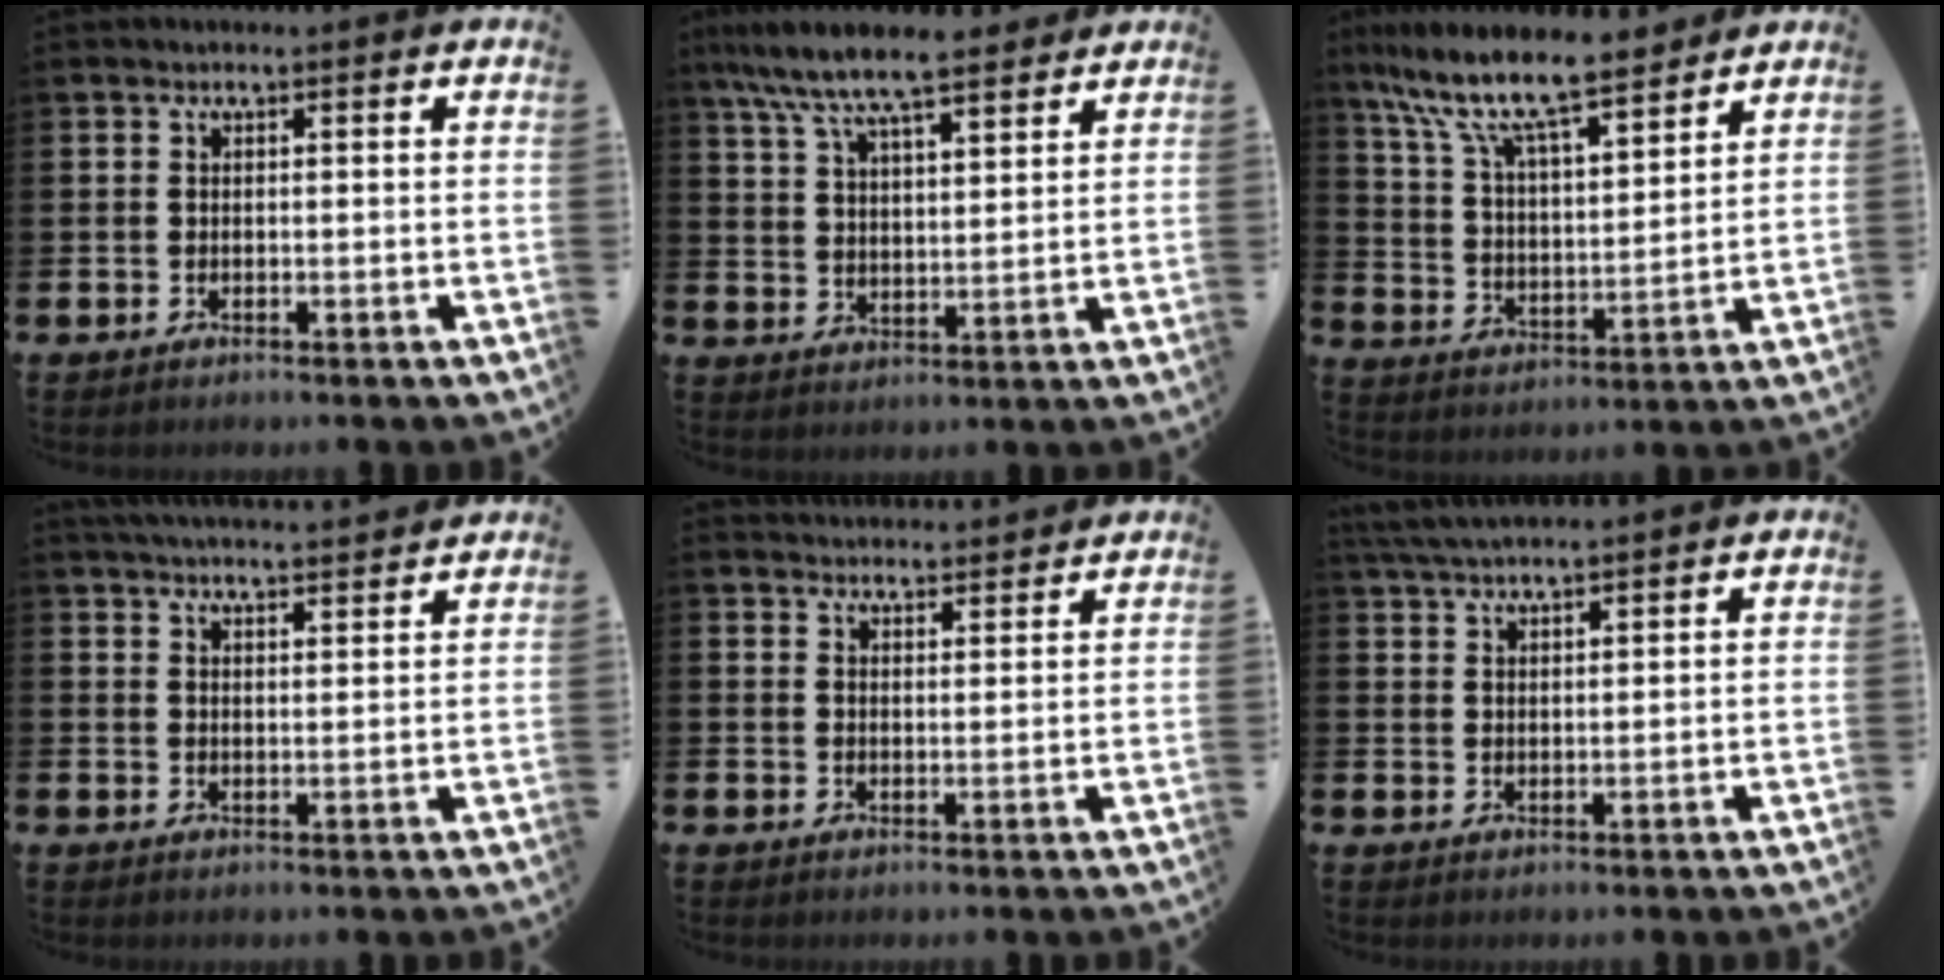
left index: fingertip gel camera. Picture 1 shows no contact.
{"total": 8.8, "force": [7.9, 1.8, 3.4], "torque": [-0.090, -0.033, 0.141]}
{"total": 10.6, "force": [9.0, 2.7, 5.0], "torque": [-0.132, -0.051, 0.154]}
{"total": 4.2, "force": [4.2, -0.2, 0.2], "torque": [-0.006, -0.026, 0.073]}
{"total": 3.2, "force": [3.2, 0.4, -0.1], "torque": [0.003, -0.020, 0.058]}
{"total": 4.1, "force": [3.9, 0.4, 1.2], "torque": [-0.026, -0.013, 0.071]}